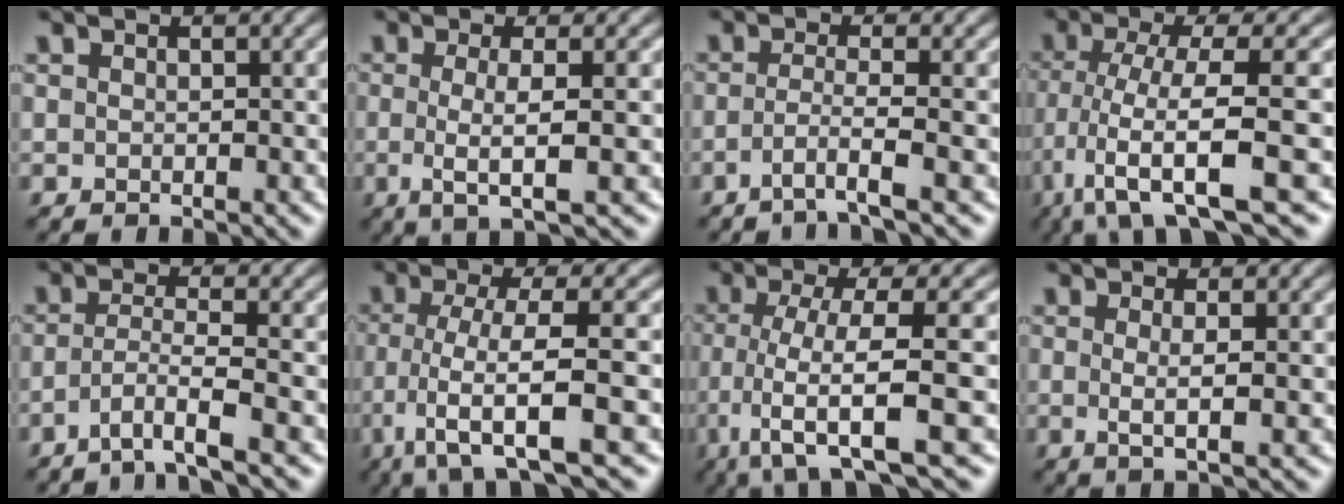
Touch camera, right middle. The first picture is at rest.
{"total": 4.0, "force": [-0.3, 0.8, 3.9], "torque": [-0.070, -0.006, -0.007]}
{"total": 2.5, "force": [-1.3, 0.1, 2.1], "torque": [-0.037, -0.001, -0.040]}
{"total": 9.3, "force": [-4.0, 2.2, 8.1], "torque": [-0.136, 0.005, -0.076]}
{"total": 2.8, "force": [-1.6, 0.2, 2.3], "torque": [-0.043, 0.002, -0.044]}
{"total": 6.9, "force": [-2.3, 1.3, 6.4], "torque": [-0.101, 0.005, -0.046]}
{"total": 7.8, "force": [-2.2, 1.6, 7.2], "torque": [-0.115, 0.002, -0.047]}
{"total": 2.3, "force": [0.2, 0.5, 2.2], "torque": [-0.041, -0.003, 0.001]}